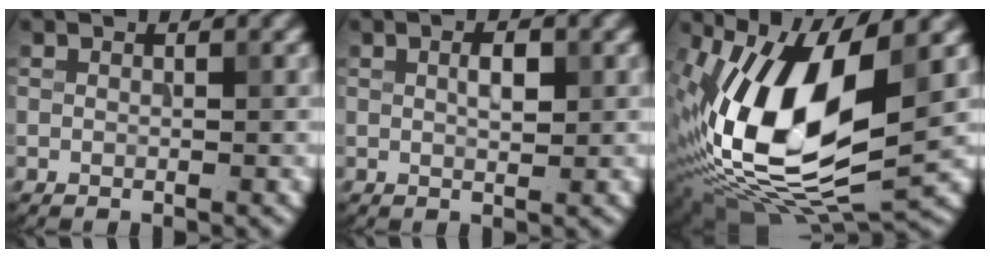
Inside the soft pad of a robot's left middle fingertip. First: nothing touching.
{"total": 1.9, "force": [0.5, 0.8, 1.7], "torque": [-0.033, 0.003, 0.009]}
{"total": 14.9, "force": [0.9, 6.9, 13.2], "torque": [-0.255, -0.012, 0.011]}